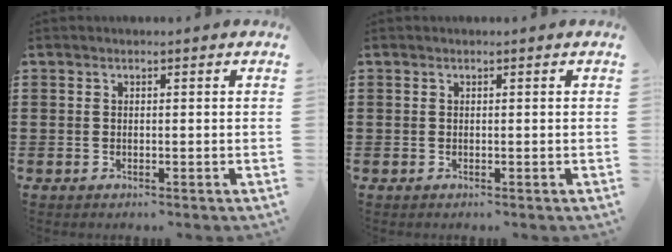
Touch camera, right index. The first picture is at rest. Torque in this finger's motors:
{"motor_torque": [-0.49, 0.58, -0.09, -0.01]}